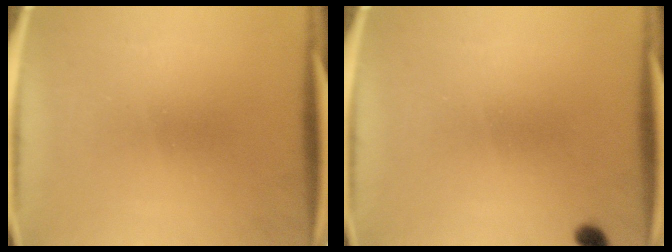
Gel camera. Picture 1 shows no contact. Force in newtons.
{"total": 1.5}